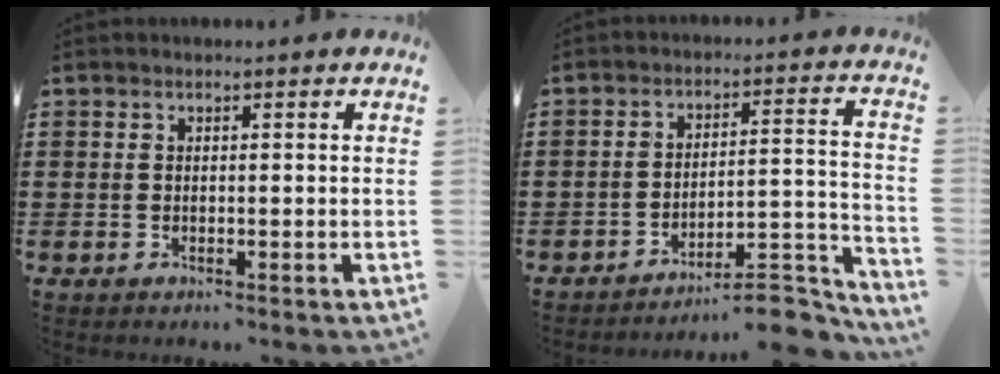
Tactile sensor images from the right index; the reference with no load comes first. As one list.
[{"total": 8.1, "force": [-7.3, 1.2, 3.4], "torque": [-0.043, 0.016, -0.135]}]